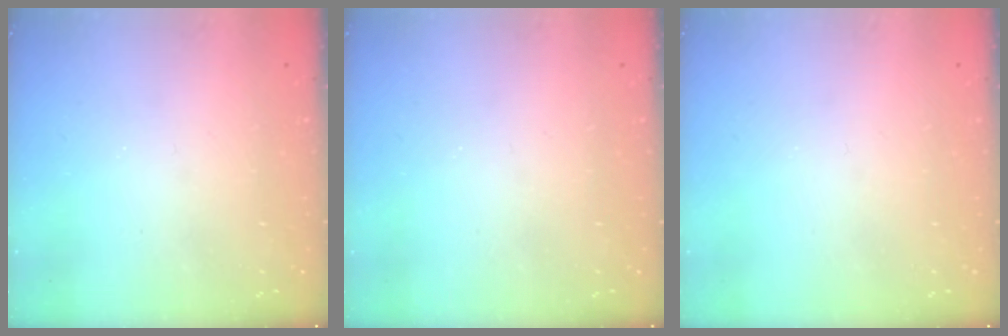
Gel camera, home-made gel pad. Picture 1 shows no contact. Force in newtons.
{"total": 0.0}
{"total": 0.0}